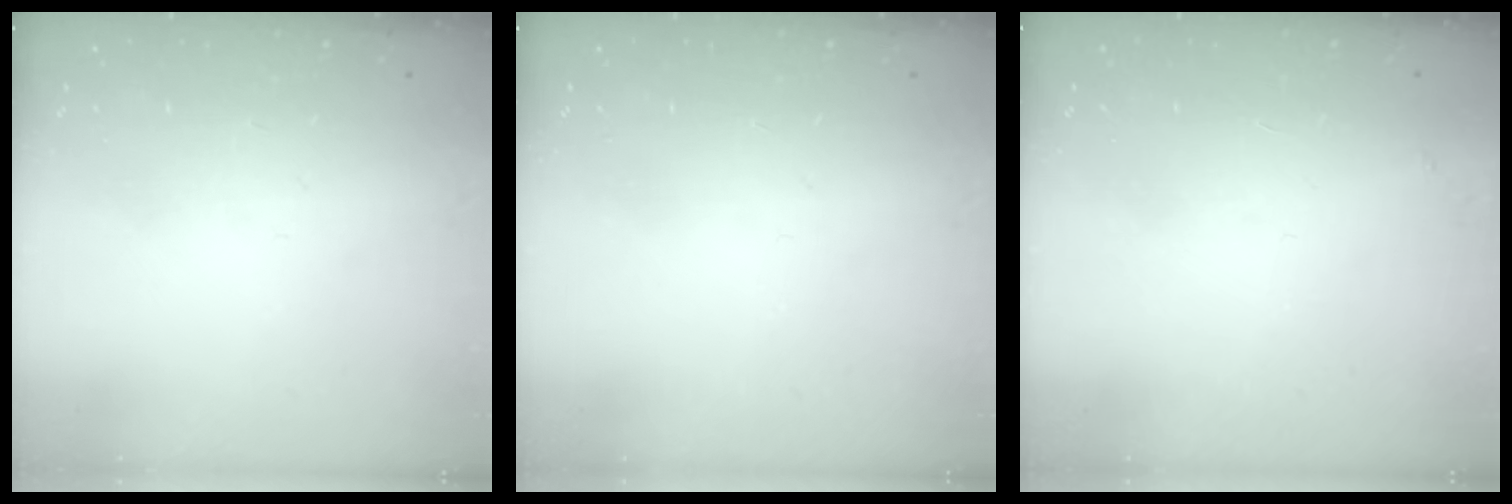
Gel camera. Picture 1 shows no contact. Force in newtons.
{"total": 0.0}
{"total": 3.8, "press": 3.8, "slide": 0.2}